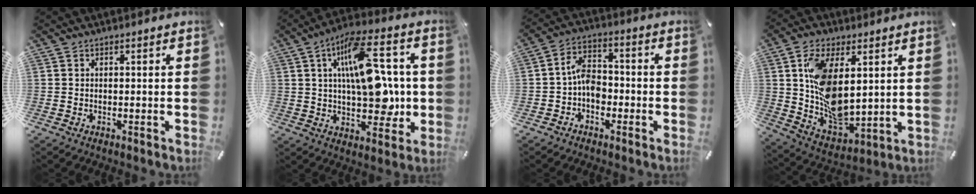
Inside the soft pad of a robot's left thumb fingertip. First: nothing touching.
{"total": 18.2, "force": [3.2, 9.6, 15.1], "torque": [-0.236, -0.003, 0.054]}
{"total": 7.1, "force": [-1.9, 5.1, 4.6], "torque": [-0.099, 0.018, -0.034]}
{"total": 14.1, "force": [3.7, 8.5, 10.7], "torque": [-0.211, -0.015, 0.073]}